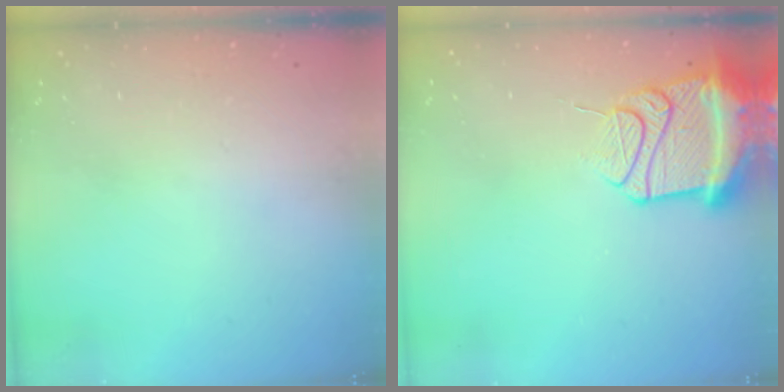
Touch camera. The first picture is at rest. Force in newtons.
{"total": 15.3, "press": 15.2, "slide": 1.8}